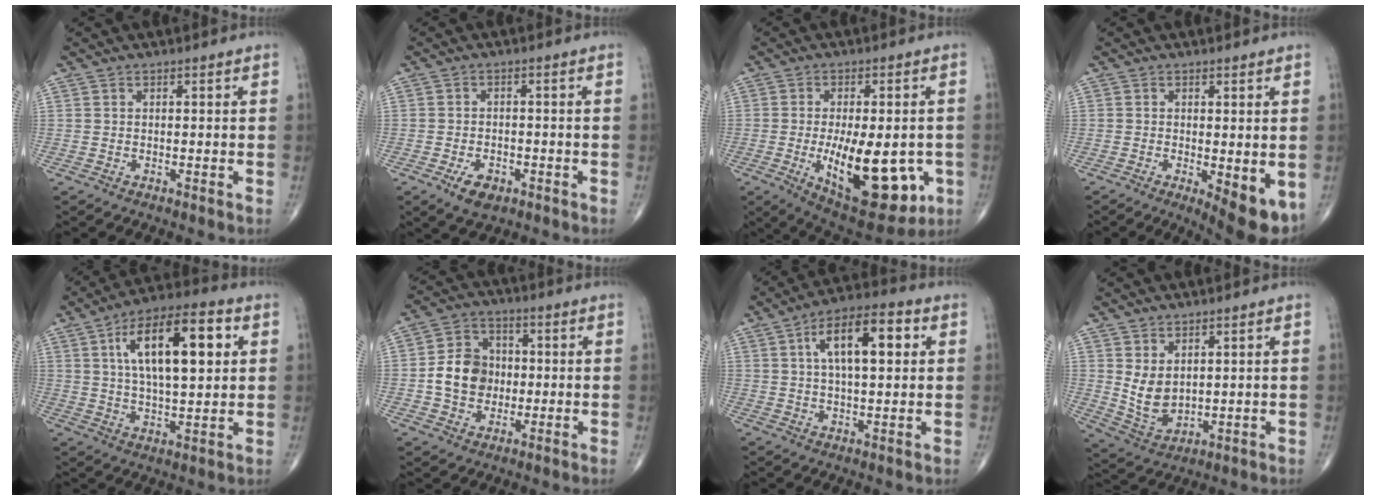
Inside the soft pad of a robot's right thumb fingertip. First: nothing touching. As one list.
[{"total": 4.7, "force": [-2.4, 2.7, 3.0], "torque": [-0.048, 0.004, -0.037]}, {"total": 19.6, "force": [-4.8, 8.8, 16.8], "torque": [-0.225, -0.014, -0.046]}, {"total": 7.9, "force": [-2.0, 2.6, 7.2], "torque": [-0.092, -0.020, -0.024]}, {"total": 17.5, "force": [4.9, 7.0, 15.3], "torque": [-0.240, 0.006, 0.076]}, {"total": 9.9, "force": [-0.7, 8.2, 5.5], "torque": [-0.072, 0.019, -0.019]}, {"total": 12.6, "force": [3.3, 5.2, 11.0], "torque": [-0.169, 0.016, 0.048]}, {"total": 6.6, "force": [1.8, 4.1, 4.8], "torque": [-0.077, -0.020, 0.054]}]